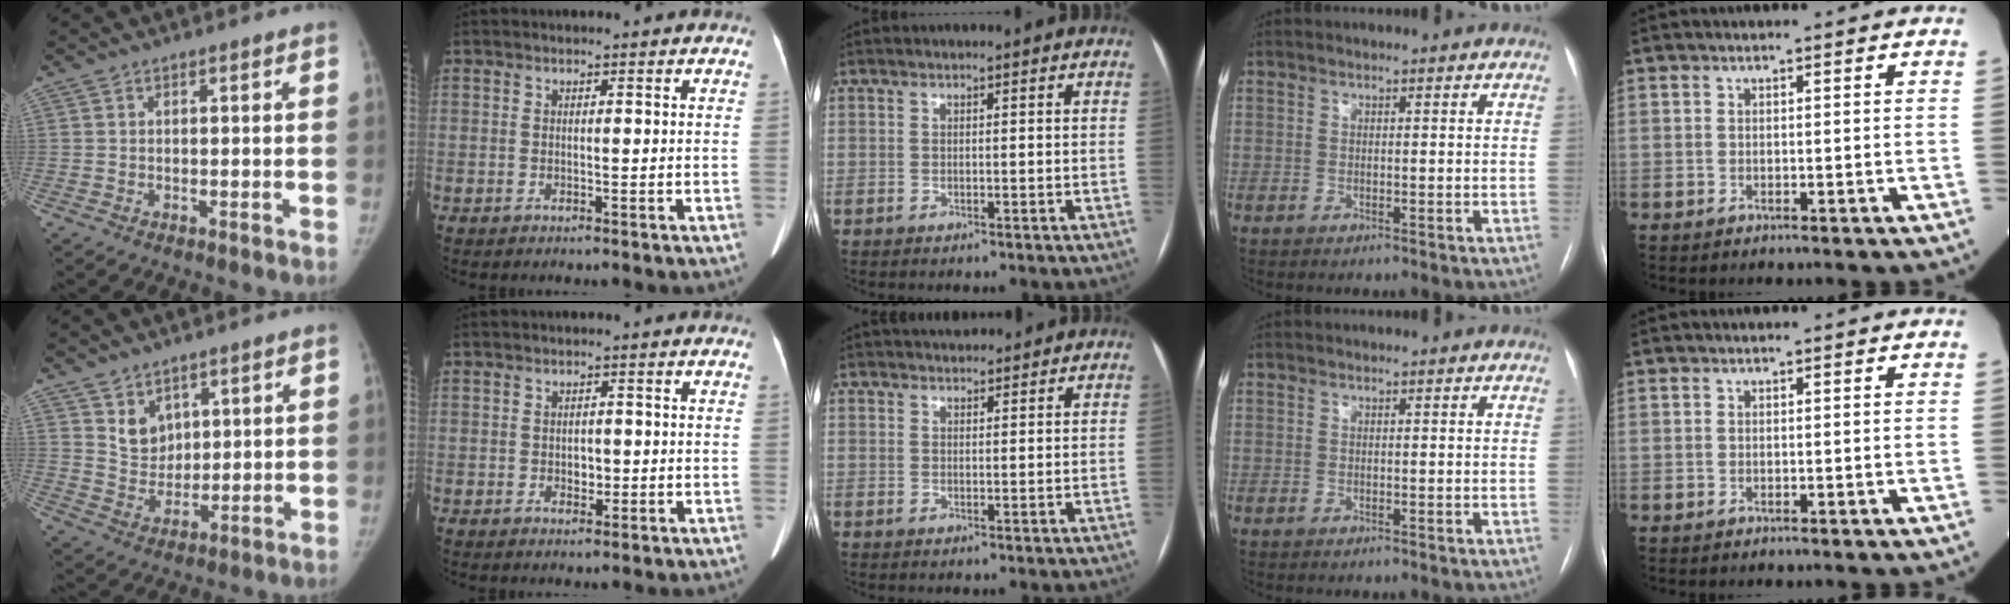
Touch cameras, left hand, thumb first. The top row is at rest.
{"thumb": {"total": 6.3, "force": [3.4, 4.7, 2.4], "torque": [-0.010, -0.029, 0.071]}, "index": {"total": 1.8, "force": [-0.5, 1.4, 1.1], "torque": [-0.018, 0.002, -0.004]}, "middle": {"total": 5.2, "force": [4.8, 1.4, 1.5], "torque": [-0.016, 0.031, 0.068]}}